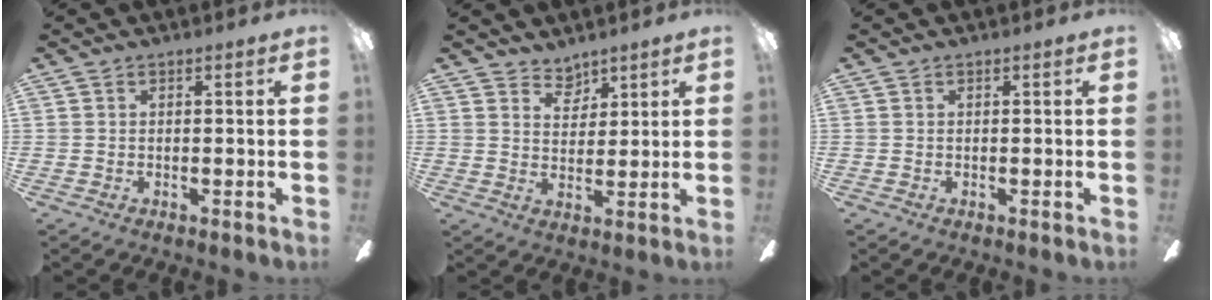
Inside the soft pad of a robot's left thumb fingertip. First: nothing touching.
{"total": 5.2, "force": [4.3, 2.7, 0.8], "torque": [-0.013, -0.020, 0.079]}
{"total": 0.0}